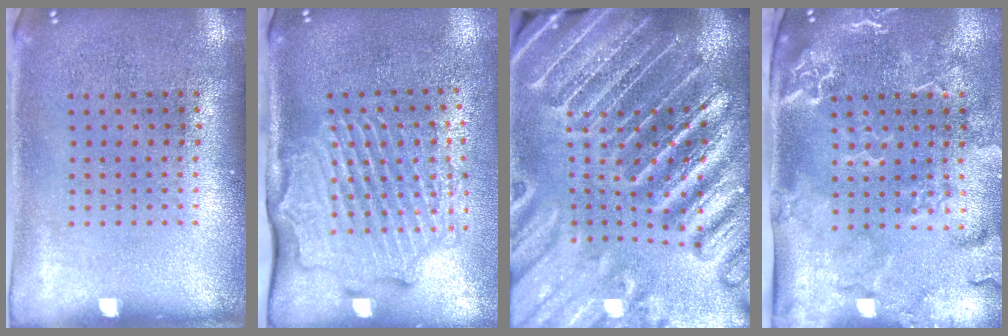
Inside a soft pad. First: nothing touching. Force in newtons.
{"total": 2.7, "press": 2.2, "slide": 1.7}
{"total": 4.6, "press": 4.2, "slide": 1.8}
{"total": 2.9, "press": 2.4, "slide": 1.6}